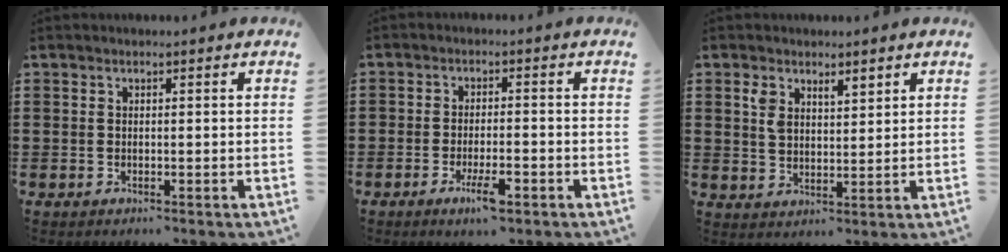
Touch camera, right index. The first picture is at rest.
{"total": 4.5, "force": [-2.5, 1.3, 3.6], "torque": [-0.068, -0.001, -0.046]}
{"total": 3.7, "force": [2.6, 1.9, 1.7], "torque": [-0.043, 0.011, 0.049]}